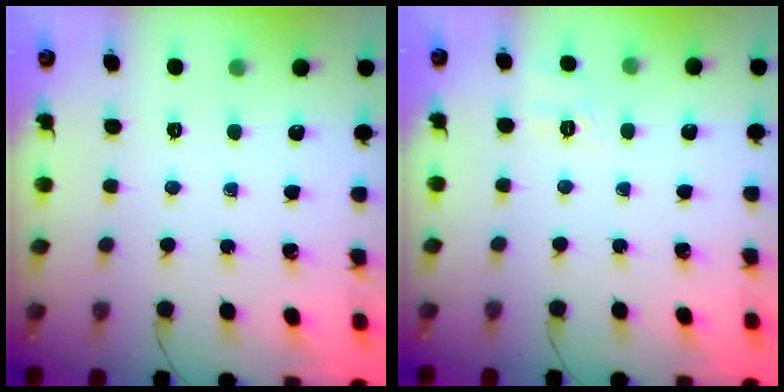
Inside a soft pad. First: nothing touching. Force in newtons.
{"total": 7.8, "press": 7.5, "slide": 2.1}